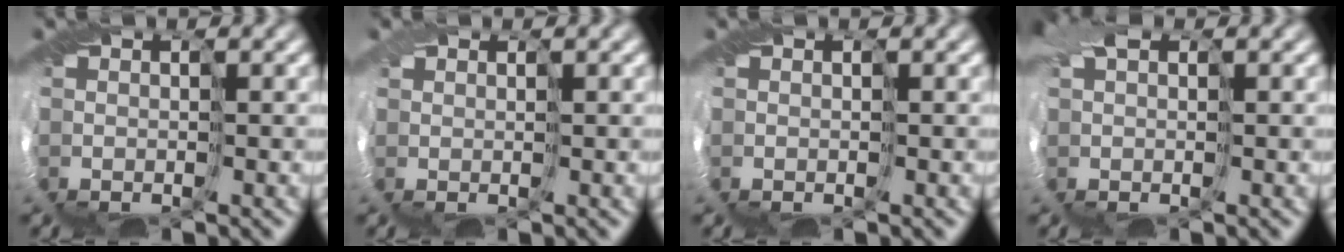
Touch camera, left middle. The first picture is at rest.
{"total": 2.8, "force": [-0.6, -1.7, -2.1], "torque": [0.020, -0.009, 0.009]}
{"total": 0.0}
{"total": 1.1, "force": [0.2, 0.7, 0.9], "torque": [-0.049, 0.003, 0.025]}